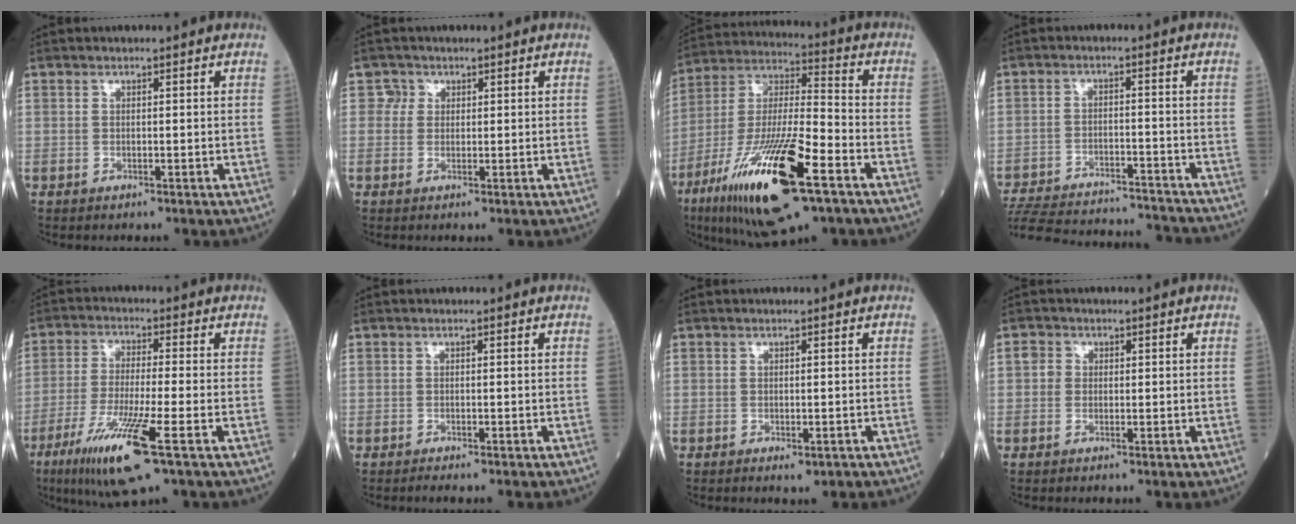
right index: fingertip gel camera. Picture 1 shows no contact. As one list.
[{"total": 1.9, "force": [0.7, 1.7, 0.0], "torque": [0.014, 0.000, 0.003]}, {"total": 22.5, "force": [-11.1, 3.9, 19.1], "torque": [-0.377, -0.042, -0.194]}, {"total": 22.6, "force": [-21.1, 3.3, 7.3], "torque": [-0.163, -0.026, -0.301]}, {"total": 12.3, "force": [-6.0, 0.0, 10.7], "torque": [-0.214, -0.034, -0.106]}, {"total": 1.9, "force": [-1.6, 0.0, 1.0], "torque": [-0.009, -0.001, -0.020]}, {"total": 1.4, "force": [-0.8, 0.4, 1.0], "torque": [-0.013, -0.003, -0.007]}, {"total": 1.8, "force": [0.2, 1.7, 0.5], "torque": [-0.004, 0.006, 0.000]}]